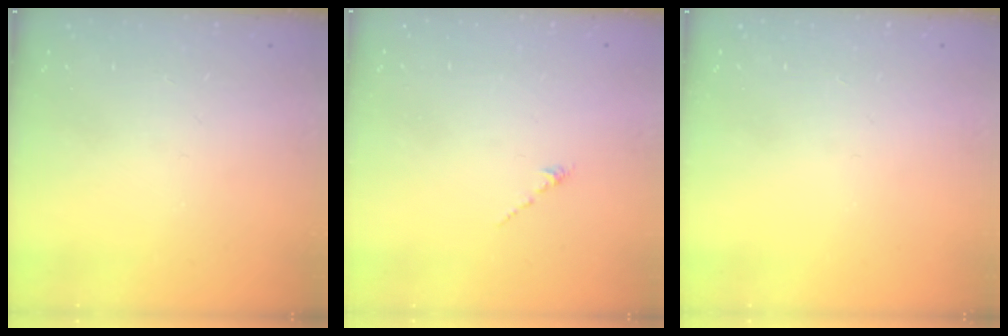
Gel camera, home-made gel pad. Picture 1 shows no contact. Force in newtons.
{"total": 0.0}
{"total": 0.0}